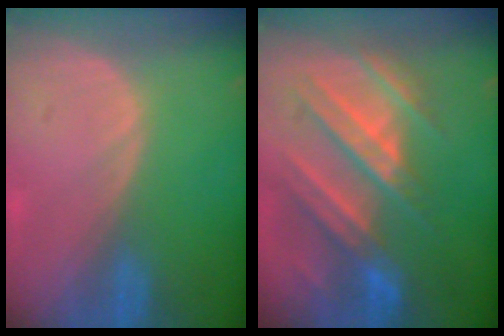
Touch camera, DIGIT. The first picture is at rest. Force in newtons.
{"total": 10.0, "press": 9.5, "slide": 2.9}